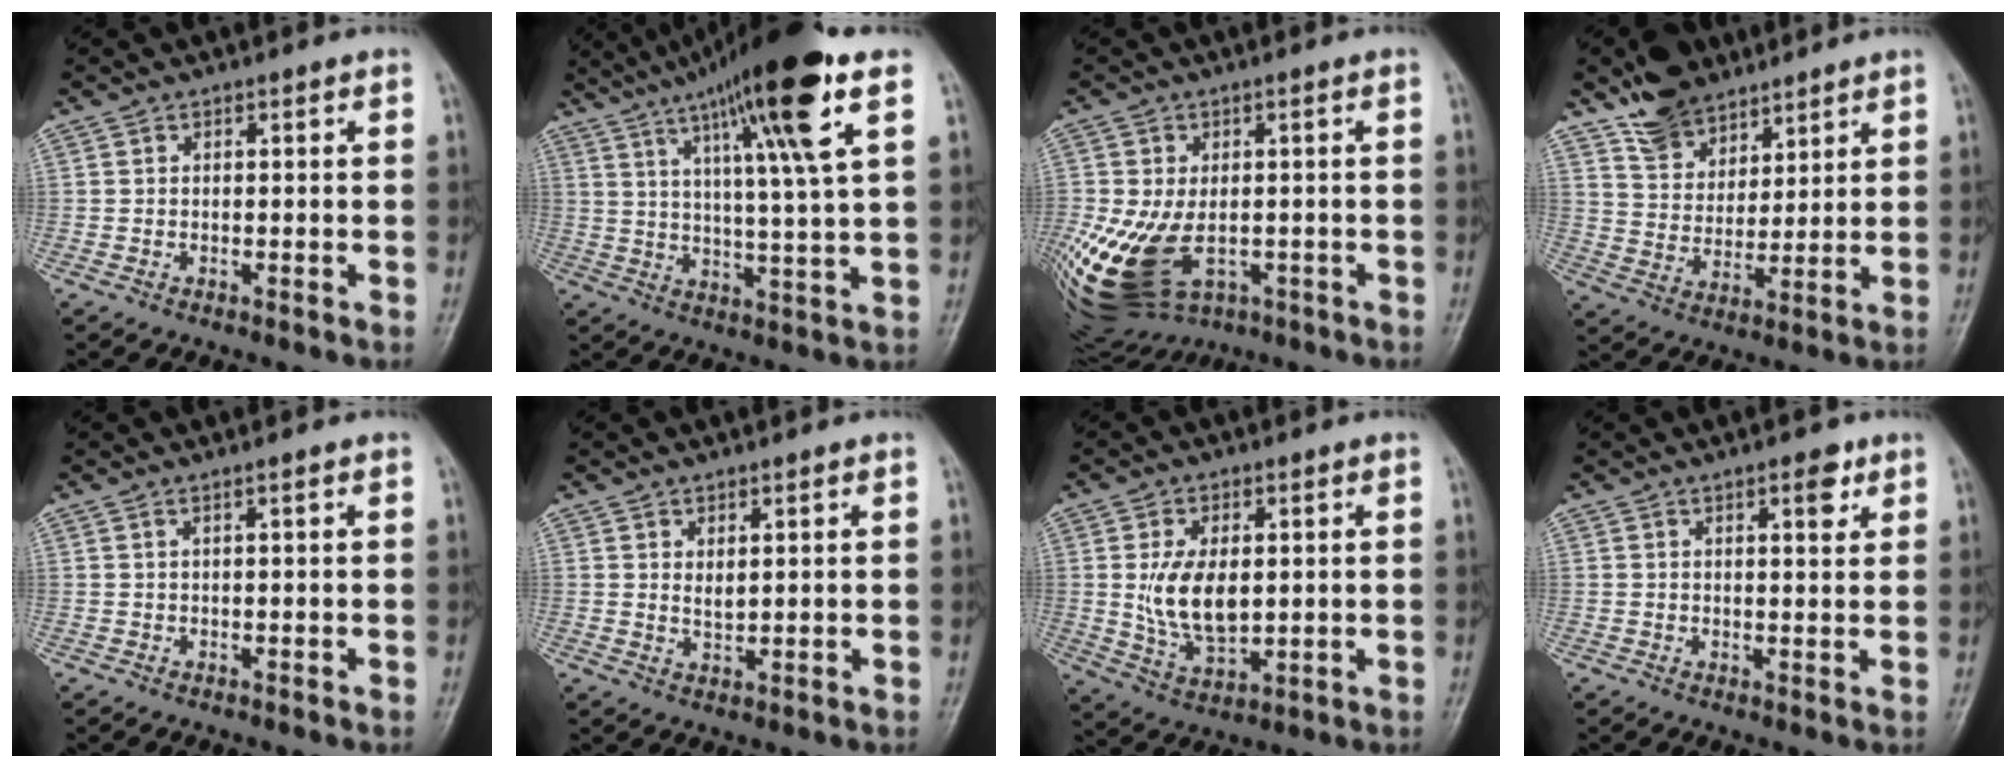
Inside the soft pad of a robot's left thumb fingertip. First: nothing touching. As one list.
[{"total": 18.6, "force": [9.6, 1.4, 15.8], "torque": [-0.255, -0.019, 0.154]}, {"total": 18.4, "force": [-4.6, 12.0, 13.2], "torque": [-0.294, -0.004, -0.047]}, {"total": 11.4, "force": [8.4, 6.5, 4.3], "torque": [-0.045, -0.040, 0.156]}, {"total": 0.8, "force": [0.3, -0.1, 0.7], "torque": [-0.017, 0.003, 0.008]}, {"total": 2.6, "force": [0.9, 1.3, 2.0], "torque": [-0.031, -0.009, 0.020]}, {"total": 10.7, "force": [0.9, 6.1, 8.7], "torque": [-0.148, -0.012, 0.031]}, {"total": 3.8, "force": [2.1, 1.5, 2.9], "torque": [-0.027, -0.009, 0.028]}]